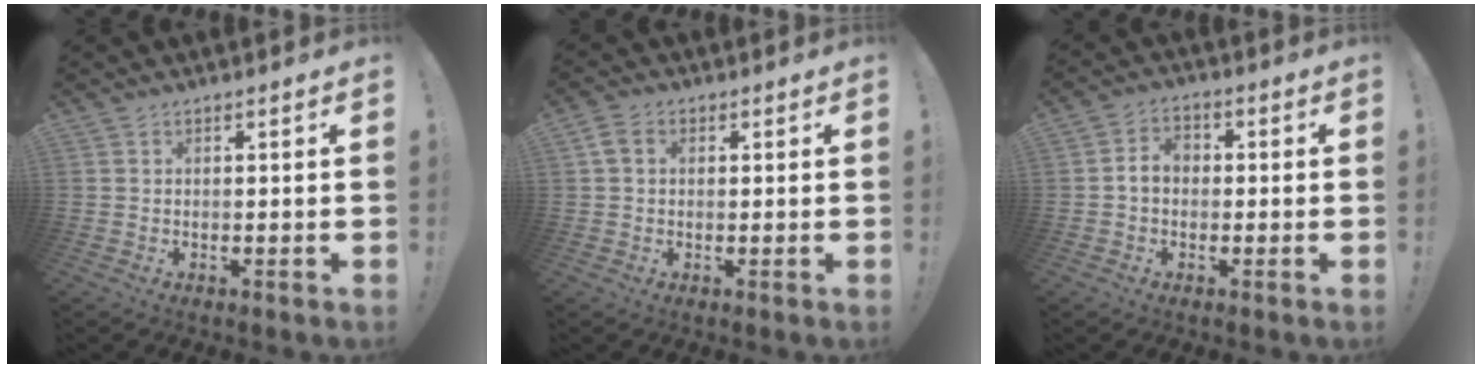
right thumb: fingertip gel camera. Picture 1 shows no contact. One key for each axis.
{"total": 4.0, "fx": 1.0, "fy": 2.9, "fz": 2.5, "tx": -0.043, "ty": 0.007, "tz": 0.021}
{"total": 4.9, "fx": -0.4, "fy": 3.8, "fz": 3.2, "tx": -0.052, "ty": 0.010, "tz": -0.006}